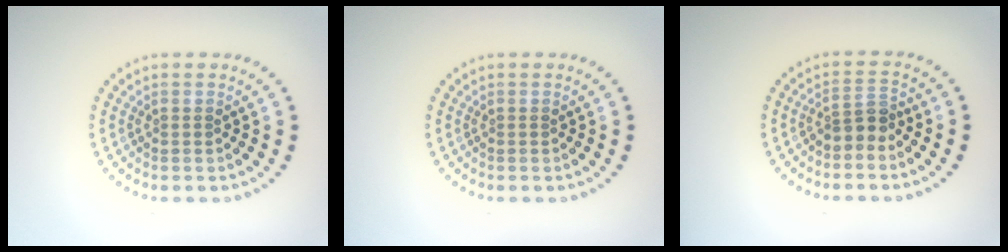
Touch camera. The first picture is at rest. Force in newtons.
{"total": 0.0}
{"total": 2.3, "press": 1.9, "slide": 1.4}